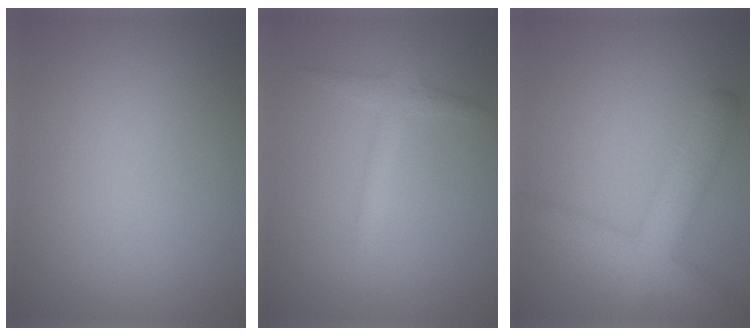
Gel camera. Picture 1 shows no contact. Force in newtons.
{"total": 2.0, "press": 2.0, "slide": 0.1}
{"total": 5.0, "press": 5.0, "slide": 0.3}